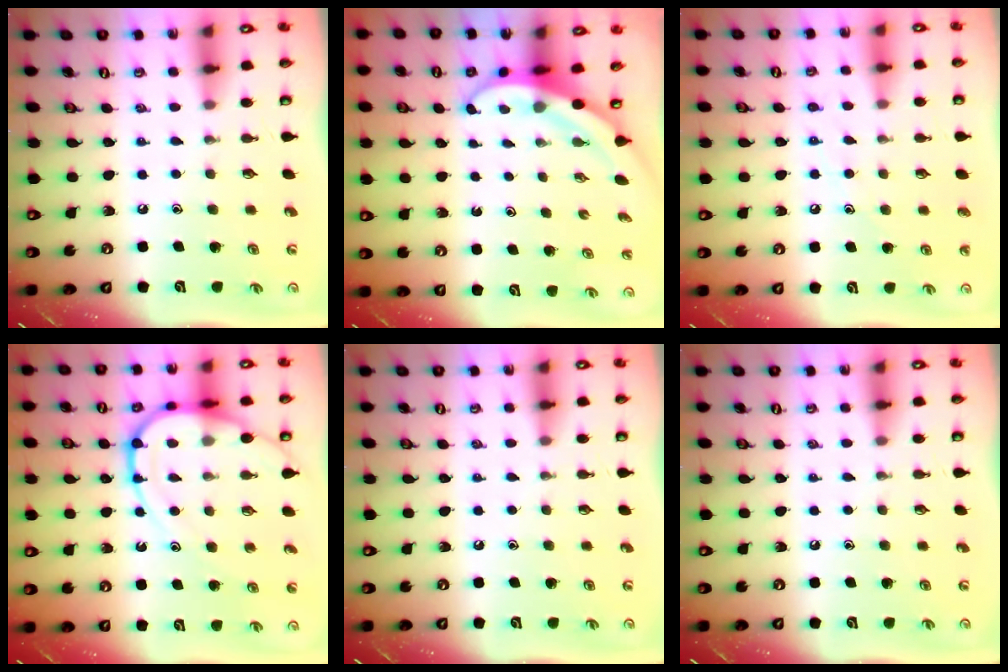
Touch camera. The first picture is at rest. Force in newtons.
{"total": 3.7, "press": 3.6, "slide": 0.3}
{"total": 8.2, "press": 8.2, "slide": 0.7}
{"total": 12.2, "press": 12.2, "slide": 1.1}
{"total": 0.0}
{"total": 0.0}